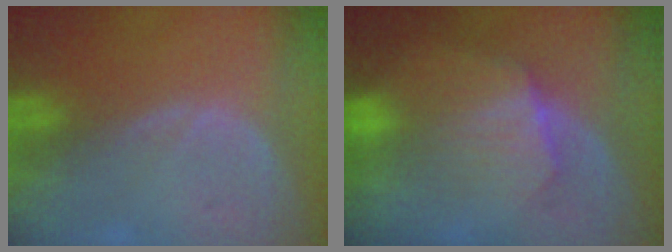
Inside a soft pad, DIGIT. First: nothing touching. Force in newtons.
{"total": 7.1, "press": 6.9, "slide": 1.3}